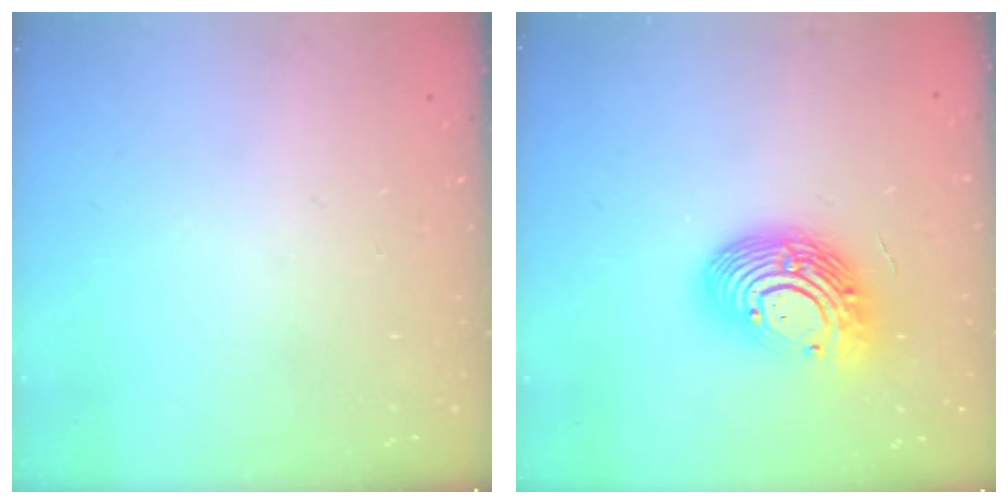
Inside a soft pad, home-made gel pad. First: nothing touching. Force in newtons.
{"total": 15.1, "press": 15.1, "slide": 1.4}